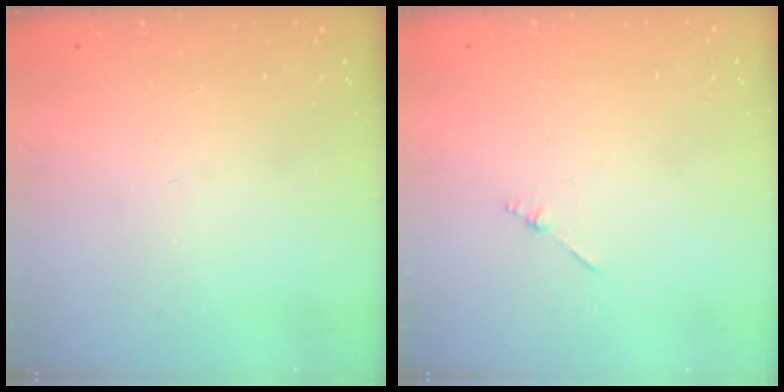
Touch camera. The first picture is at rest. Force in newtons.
{"total": 1.3, "press": 1.3, "slide": 0.3}